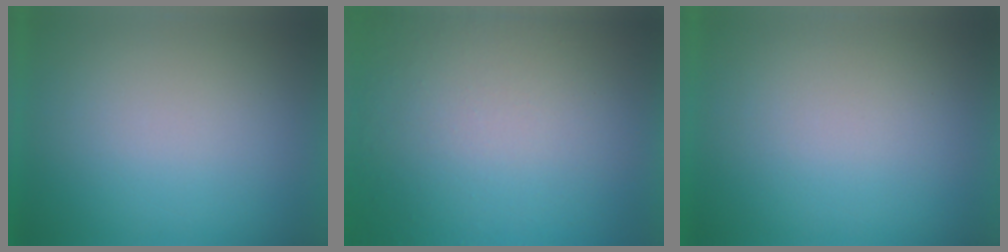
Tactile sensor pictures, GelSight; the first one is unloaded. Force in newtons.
{"total": 8.3}
{"total": 0.0}